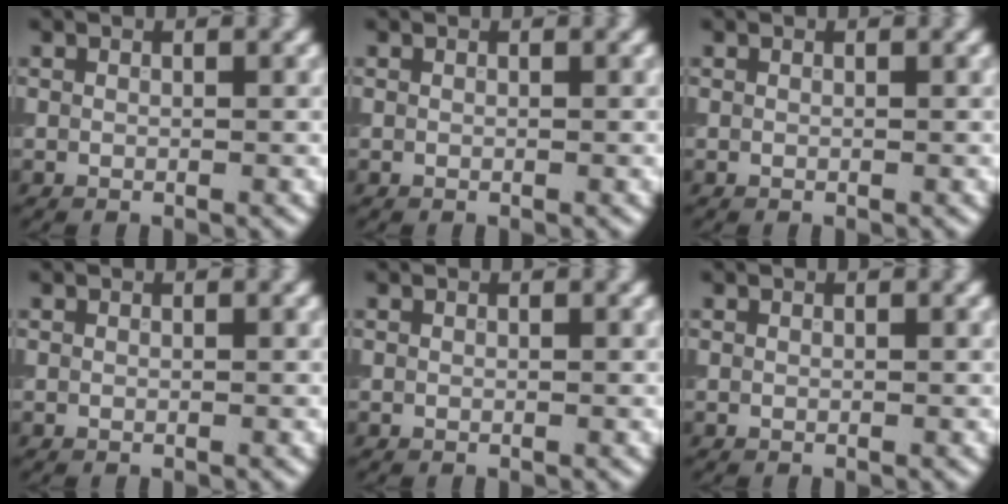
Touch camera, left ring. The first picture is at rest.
{"total": 0.0}
{"total": 0.0}
{"total": 0.0}
{"total": 0.0}
{"total": 0.0}